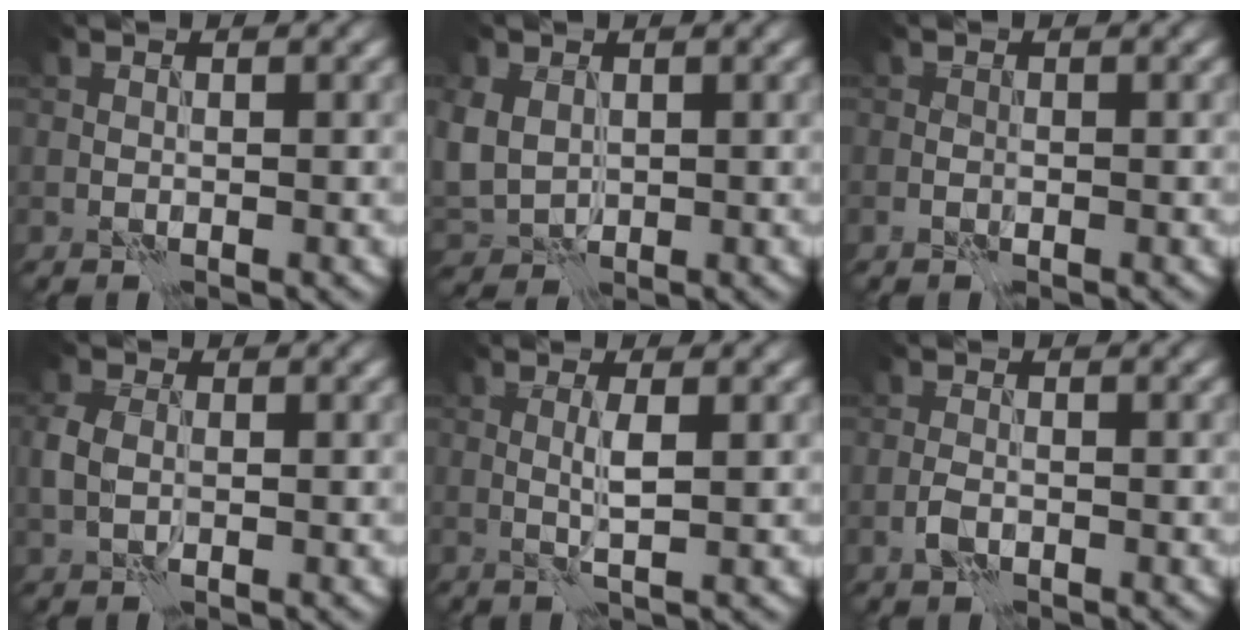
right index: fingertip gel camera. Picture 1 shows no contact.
{"total": 4.5, "force": [0.8, 3.7, 2.4], "torque": [-0.072, -0.004, 0.016]}
{"total": 0.7, "force": [-0.3, 0.4, 0.5], "torque": [-0.008, 0.003, -0.006]}
{"total": 2.8, "force": [0.0, 2.0, 1.9], "torque": [-0.048, 0.002, -0.002]}
{"total": 1.9, "force": [0.2, 0.2, 1.9], "torque": [-0.039, 0.003, 0.002]}
{"total": 1.5, "force": [-0.7, 0.8, 1.0], "torque": [-0.021, 0.002, -0.018]}